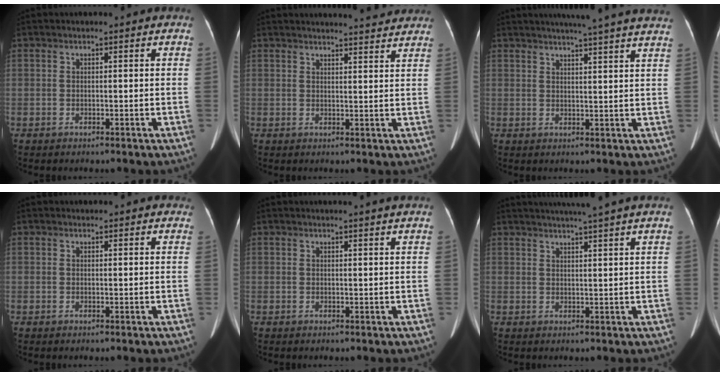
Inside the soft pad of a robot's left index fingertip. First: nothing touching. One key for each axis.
{"total": 10.0, "fx": 9.6, "fy": 0.4, "fz": 2.8, "tx": -0.035, "ty": 0.005, "tz": 0.105}
{"total": 17.5, "fx": 15.4, "fy": -0.3, "fz": 8.2, "tx": -0.124, "ty": -0.004, "tz": 0.182}
{"total": 4.8, "fx": 4.4, "fy": 1.6, "fz": 1.1, "tx": -0.007, "ty": 0.017, "tz": 0.037}
{"total": 3.9, "fx": 3.6, "fy": -0.8, "fz": 1.5, "tx": -0.020, "ty": 0.007, "tz": 0.034}
{"total": 9.2, "fx": 7.8, "fy": -1.5, "fz": 4.6, "tx": -0.067, "ty": 0.012, "tz": 0.093}